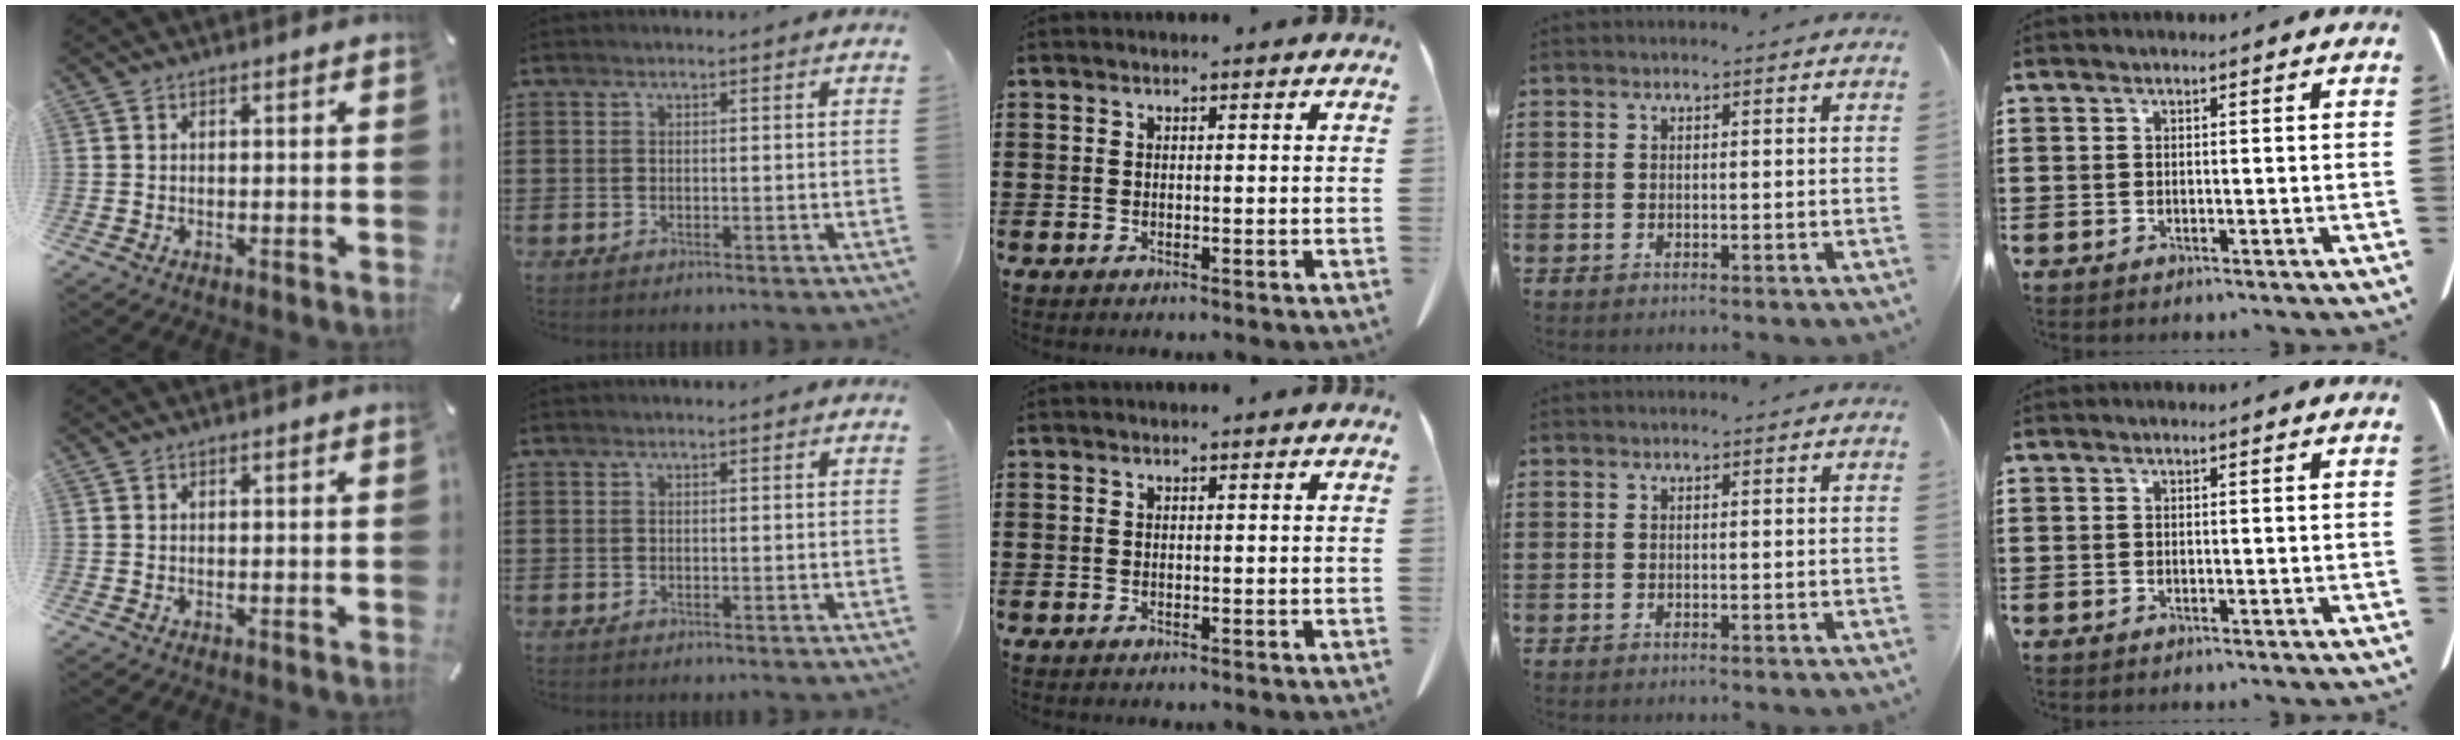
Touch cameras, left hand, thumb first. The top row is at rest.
{}